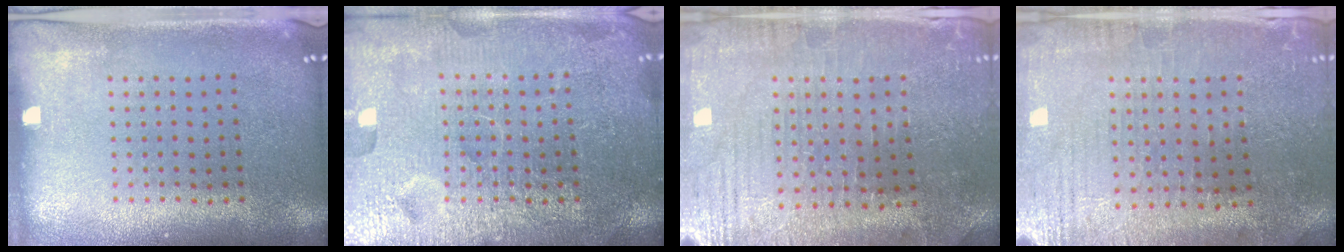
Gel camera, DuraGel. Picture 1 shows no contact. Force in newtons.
{"total": 7.2, "press": 7.2, "slide": 1.0}
{"total": 1.3, "press": 1.2, "slide": 0.4}
{"total": 0.8, "press": 0.7, "slide": 0.4}